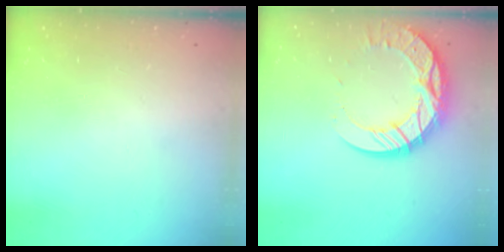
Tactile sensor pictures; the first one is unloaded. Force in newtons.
{"total": 14.6, "press": 14.5, "slide": 1.1}